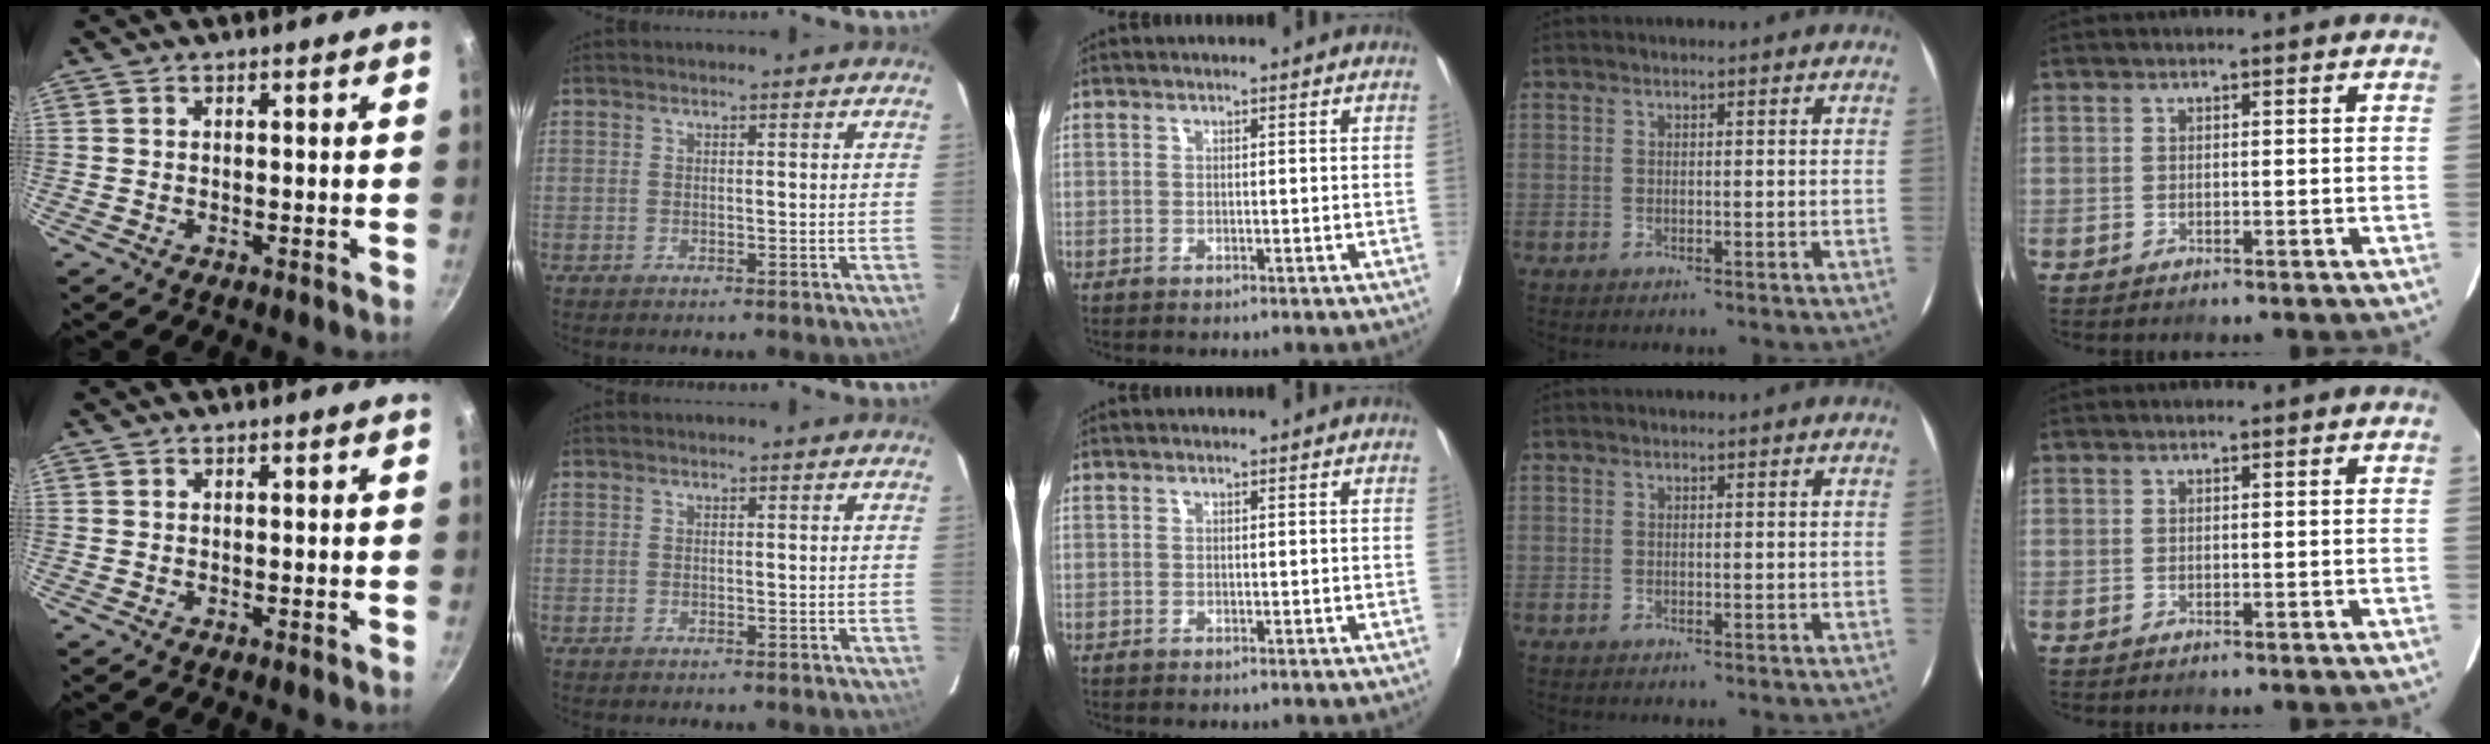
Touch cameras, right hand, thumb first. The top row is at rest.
{}